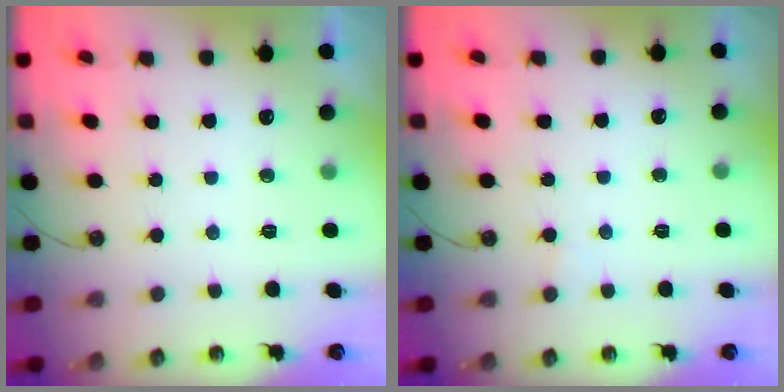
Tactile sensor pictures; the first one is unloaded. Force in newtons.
{"total": 2.9, "press": 2.9, "slide": 0.2}